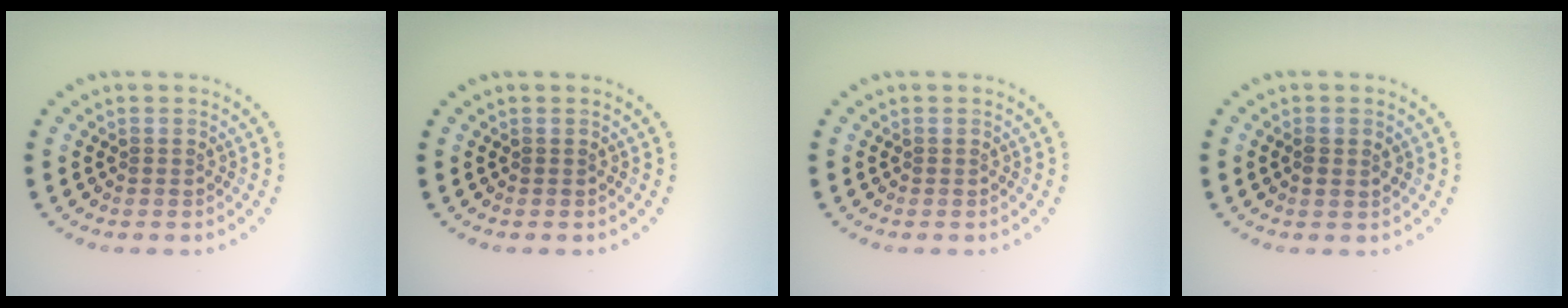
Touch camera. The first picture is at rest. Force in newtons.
{"total": 0.0}
{"total": 0.0}
{"total": 1.4, "press": 1.3, "slide": 0.4}